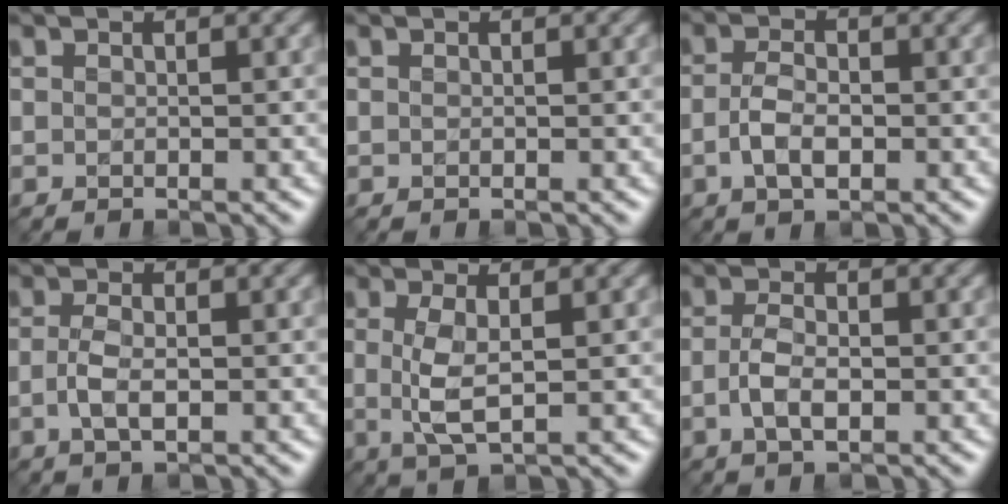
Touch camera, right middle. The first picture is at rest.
{"total": 0.0}
{"total": 3.0, "force": [-0.7, 1.6, 2.4], "torque": [-0.050, -0.001, -0.014]}
{"total": 2.6, "force": [-0.5, 1.2, 2.3], "torque": [-0.052, -0.004, -0.011]}
{"total": 3.3, "force": [0.2, 1.0, 3.2], "torque": [-0.072, -0.003, 0.005]}
{"total": 2.9, "force": [-0.6, 1.4, 2.4], "torque": [-0.052, -0.002, -0.012]}